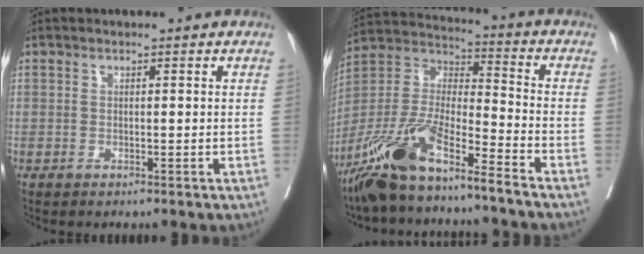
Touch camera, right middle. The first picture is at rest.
{"total": 14.4, "force": [-10.8, 1.5, 9.4], "torque": [-0.197, -0.006, -0.204]}